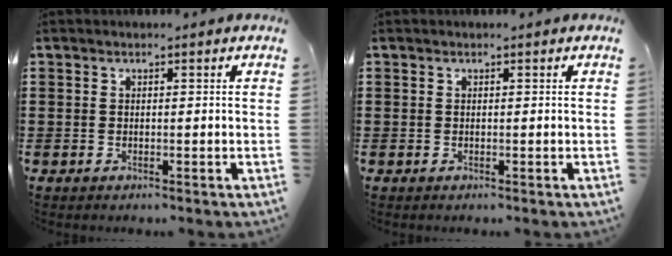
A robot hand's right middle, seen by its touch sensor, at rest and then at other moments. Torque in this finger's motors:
{"motor_torque": [-0.20, 0.08, -0.02, -0.01]}